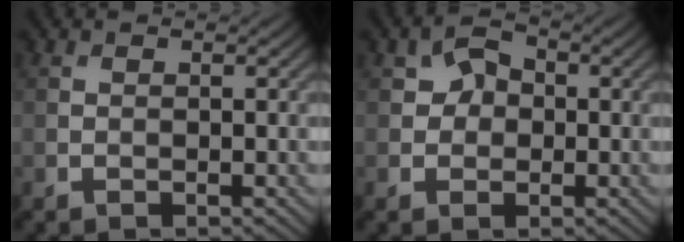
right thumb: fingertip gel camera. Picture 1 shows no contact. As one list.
[{"total": 3.5, "force": [0.3, 2.9, 1.8], "torque": [-0.028, 0.005, -0.004]}]